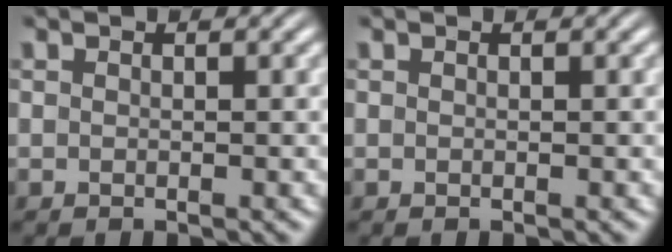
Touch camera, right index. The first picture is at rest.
{"total": 0.0}